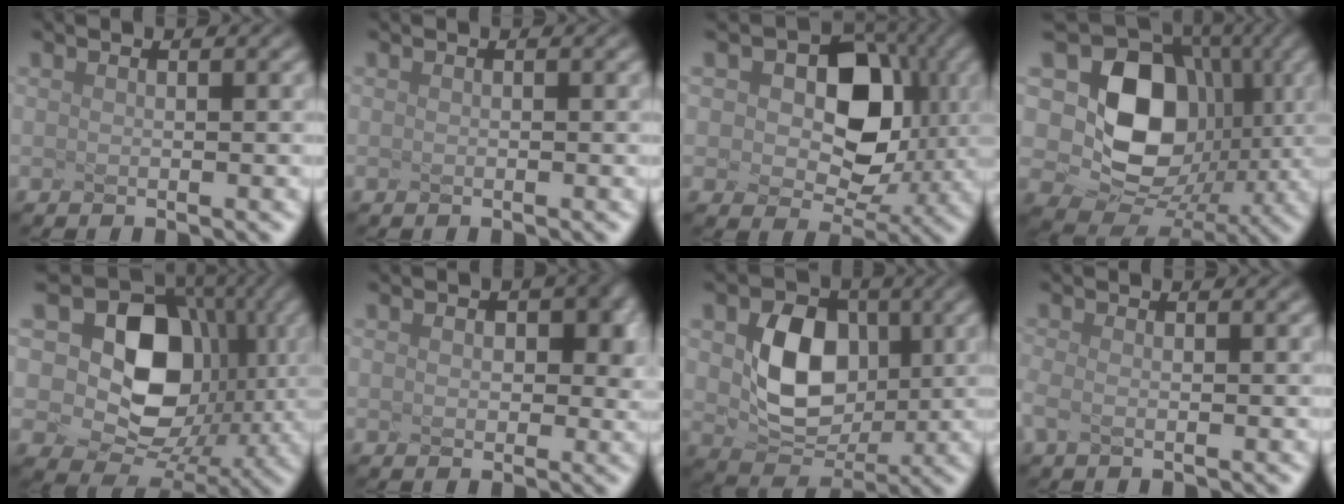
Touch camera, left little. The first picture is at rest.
{"total": 0.0}
{"total": 7.7, "force": [0.6, 5.7, 5.3], "torque": [-0.107, -0.011, 0.039]}
{"total": 8.6, "force": [-0.4, 7.2, 4.6], "torque": [-0.111, -0.024, 0.032]}
{"total": 10.5, "force": [0.8, 8.5, 6.1], "torque": [-0.120, -0.013, 0.045]}
{"total": 2.1, "force": [-0.1, 1.4, 1.5], "torque": [-0.050, -0.009, 0.040]}
{"total": 5.2, "force": [-0.6, 4.0, 3.4], "torque": [-0.099, -0.015, 0.036]}
{"total": 1.3, "force": [-1.1, -0.6, 0.0], "torque": [-0.027, 0.000, 0.010]}